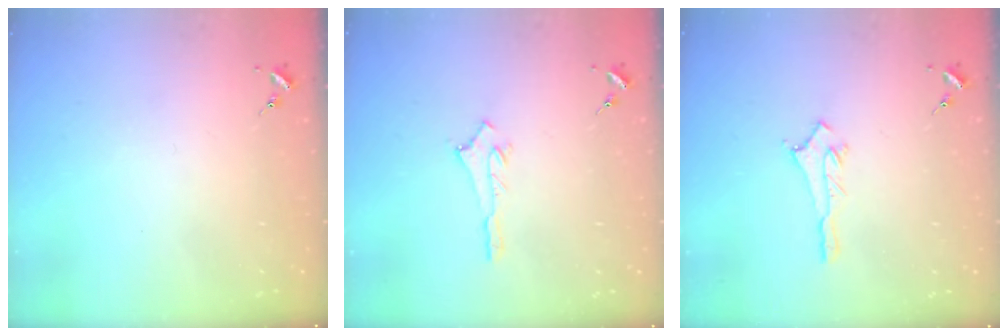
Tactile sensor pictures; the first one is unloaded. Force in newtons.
{"total": 2.6, "press": 2.6, "slide": 0.4}
{"total": 3.0, "press": 2.9, "slide": 0.3}